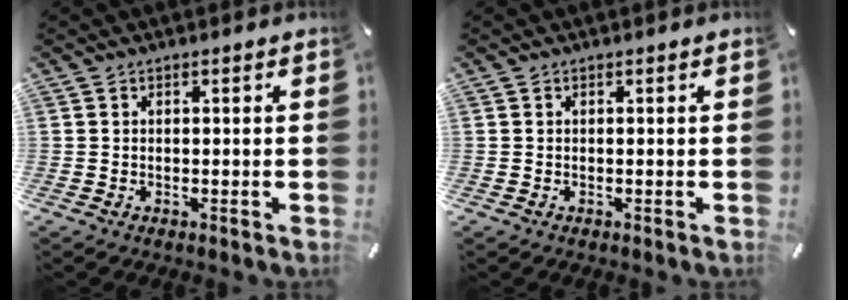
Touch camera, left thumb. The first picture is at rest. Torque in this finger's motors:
{"motor_torque": [0.00, 0.00, 0.00, 0.00, 0.00]}